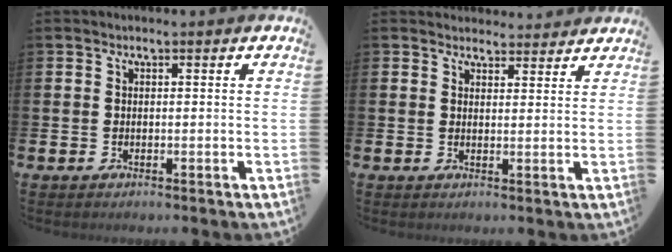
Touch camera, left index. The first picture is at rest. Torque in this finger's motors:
{"motor_torque": [0.79, -1.34, -0.06, -0.02]}